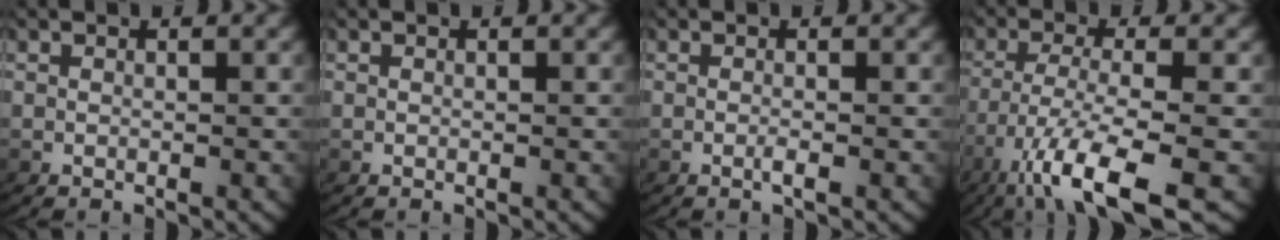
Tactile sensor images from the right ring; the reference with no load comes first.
{"total": 0.0}
{"total": 1.0, "force": [-0.5, 0.2, 0.8], "torque": [-0.017, -0.001, -0.011]}
{"total": 7.3, "force": [-4.1, 2.5, 5.6], "torque": [-0.124, -0.041, -0.042]}